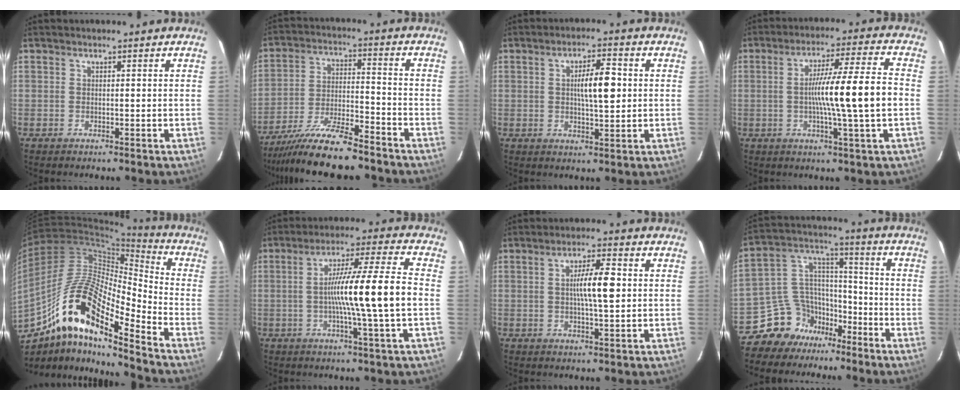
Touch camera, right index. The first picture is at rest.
{"total": 13.3, "force": [-11.4, 1.2, 6.8], "torque": [-0.119, -0.011, -0.198]}
{"total": 6.7, "force": [0.8, 1.5, 6.5], "torque": [-0.108, 0.009, 0.016]}
{"total": 12.5, "force": [-0.9, -1.1, 12.4], "torque": [-0.206, 0.003, -0.018]}
{"total": 17.9, "force": [-10.2, 4.0, 14.2], "torque": [-0.267, 0.028, -0.172]}
{"total": 13.6, "force": [-1.3, -1.3, 13.5], "torque": [-0.225, 0.004, -0.026]}
{"total": 6.8, "force": [0.7, 0.8, 6.7], "torque": [-0.117, 0.007, 0.011]}
{"total": 10.9, "force": [-7.5, 7.8, 0.8], "torque": [-0.019, 0.082, -0.129]}